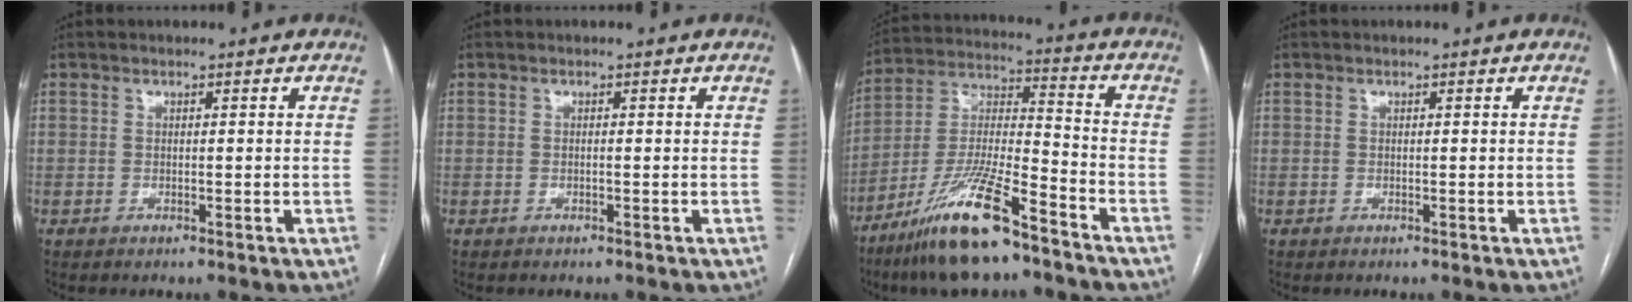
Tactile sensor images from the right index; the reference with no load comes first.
{"total": 0.0}
{"total": 15.6, "force": [-10.7, 2.0, 11.2], "torque": [-0.235, -0.021, -0.197]}
{"total": 0.0}